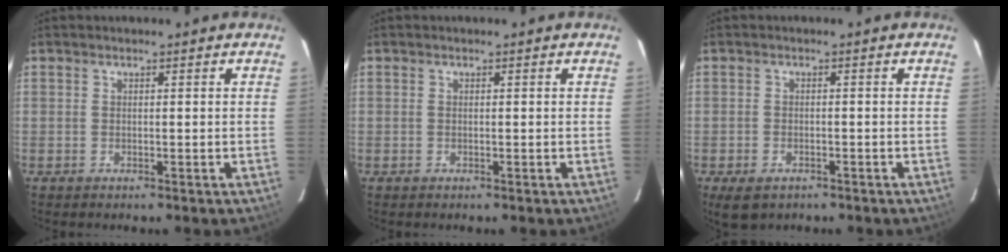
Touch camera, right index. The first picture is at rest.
{"total": 0.0}
{"total": 4.6, "force": [-2.8, 2.8, 2.3], "torque": [-0.055, -0.013, -0.045]}